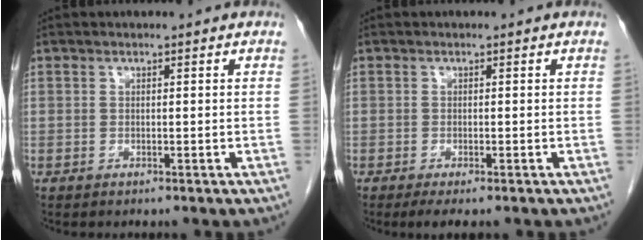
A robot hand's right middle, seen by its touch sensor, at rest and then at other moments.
{"total": 2.9, "force": [-2.1, 0.7, 1.9], "torque": [-0.027, -0.008, -0.029]}